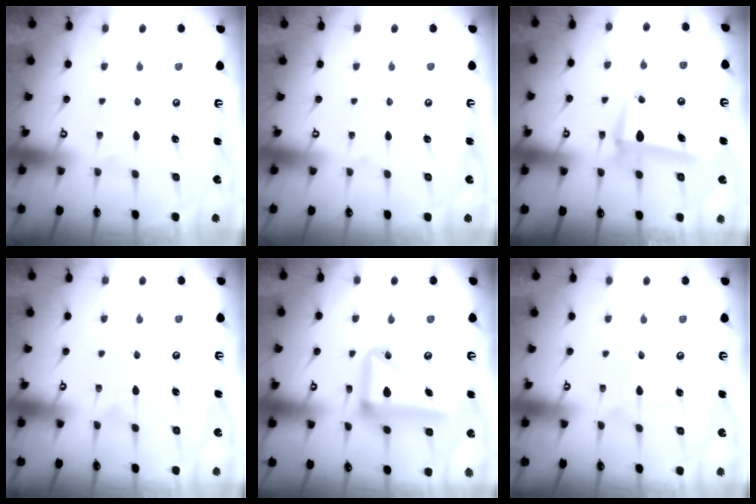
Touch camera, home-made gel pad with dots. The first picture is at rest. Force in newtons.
{"total": 0.0}
{"total": 8.2, "press": 8.2, "slide": 1.0}
{"total": 5.4, "press": 5.4, "slide": 0.6}
{"total": 15.5, "press": 15.3, "slide": 2.3}
{"total": 4.8, "press": 4.8, "slide": 0.3}